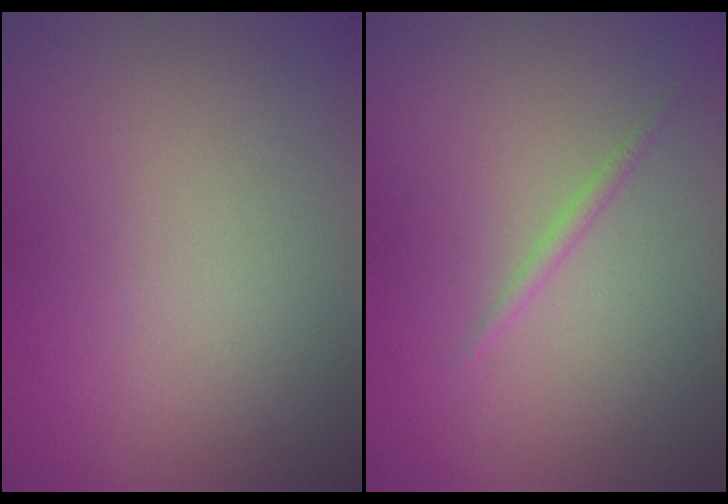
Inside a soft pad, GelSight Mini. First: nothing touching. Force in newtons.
{"total": 0.8, "press": 0.8, "slide": 0.0}